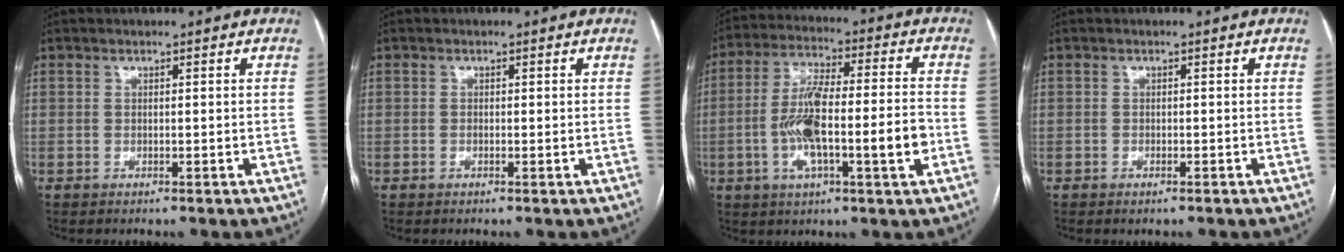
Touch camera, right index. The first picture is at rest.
{"total": 0.6, "force": [-0.2, 0.1, 0.5], "torque": [-0.010, 0.000, -0.003]}
{"total": 14.1, "force": [-3.1, 2.0, 13.6], "torque": [-0.248, 0.013, -0.053]}
{"total": 0.7, "force": [-0.5, 0.3, 0.4], "torque": [-0.009, -0.002, -0.004]}